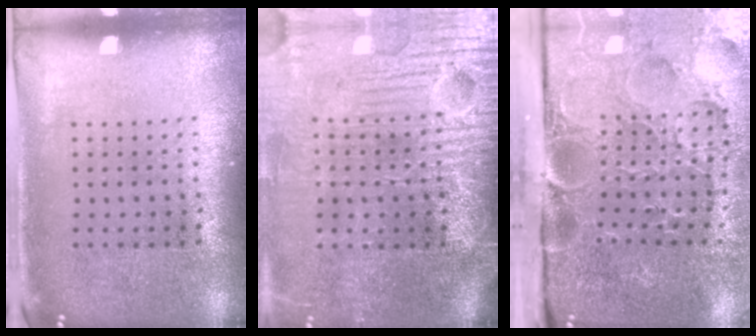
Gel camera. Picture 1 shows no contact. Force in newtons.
{"total": 4.4, "press": 4.0, "slide": 2.0}
{"total": 5.3, "press": 4.2, "slide": 3.3}